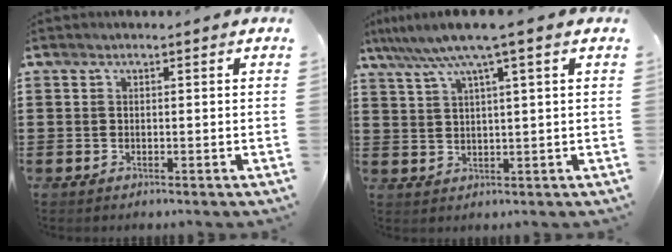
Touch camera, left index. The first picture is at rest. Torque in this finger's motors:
{"motor_torque": [1.41, -0.73, 0.85, 0.15]}